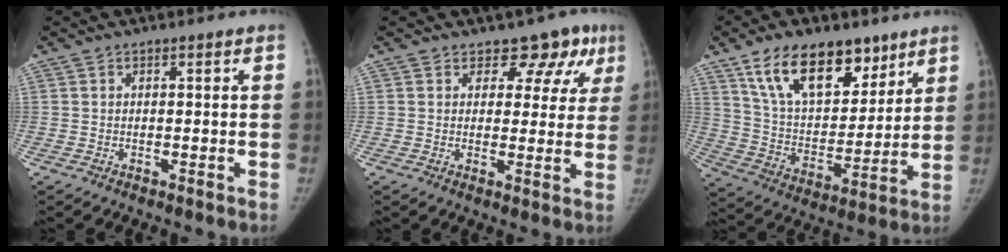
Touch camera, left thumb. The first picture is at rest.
{"total": 8.3, "force": [5.4, 5.5, 2.9], "torque": [0.016, -0.020, 0.050]}
{"total": 19.9, "force": [12.2, 10.7, 11.4], "torque": [-0.143, -0.049, 0.218]}